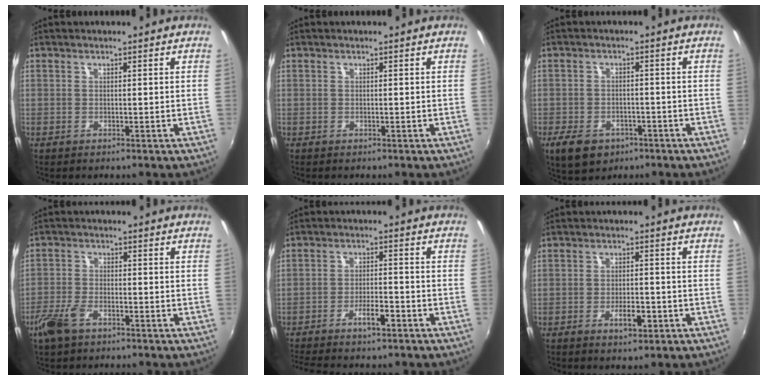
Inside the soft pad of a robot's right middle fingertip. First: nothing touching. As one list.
[{"total": 0.0}, {"total": 7.4, "force": [-4.3, 4.7, 3.9], "torque": [-0.094, -0.011, -0.068]}, {"total": 6.1, "force": [-4.0, 2.8, 3.7], "torque": [-0.093, -0.005, -0.080]}, {"total": 6.0, "force": [-4.6, 1.0, 3.7], "torque": [-0.079, 0.005, -0.080]}, {"total": 3.5, "force": [-1.6, 1.3, 2.9], "torque": [-0.055, -0.001, -0.023]}]